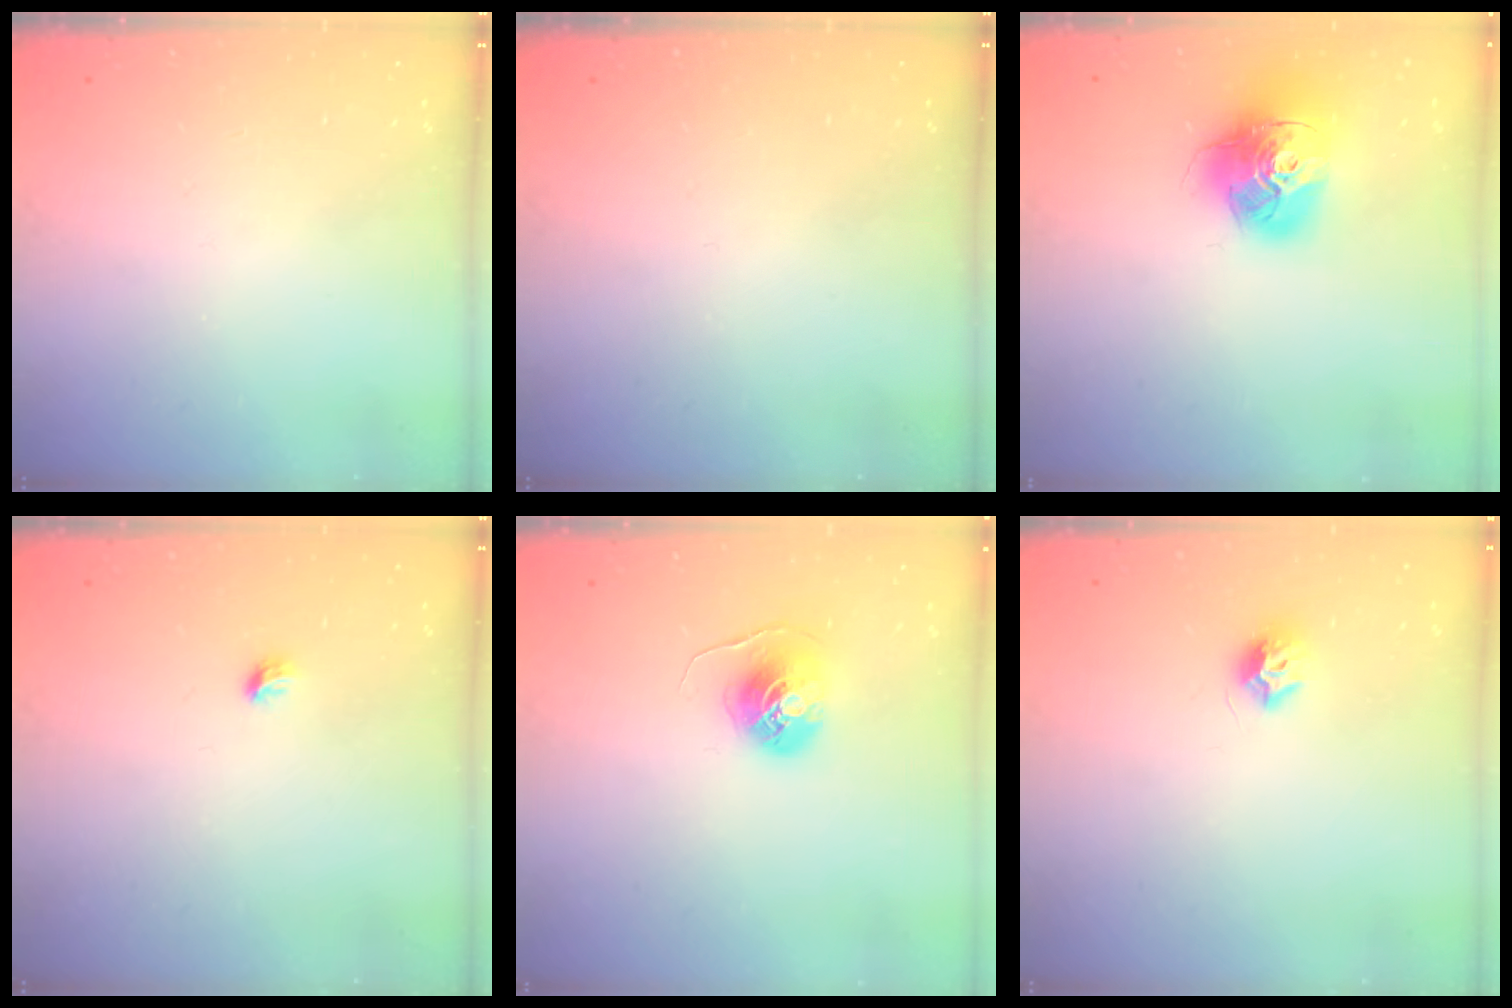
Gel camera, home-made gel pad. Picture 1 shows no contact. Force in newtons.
{"total": 0.0}
{"total": 16.4, "press": 16.4, "slide": 1.7}
{"total": 3.7, "press": 3.6, "slide": 0.8}
{"total": 7.5, "press": 7.5, "slide": 0.1}
{"total": 7.6, "press": 7.6, "slide": 0.4}